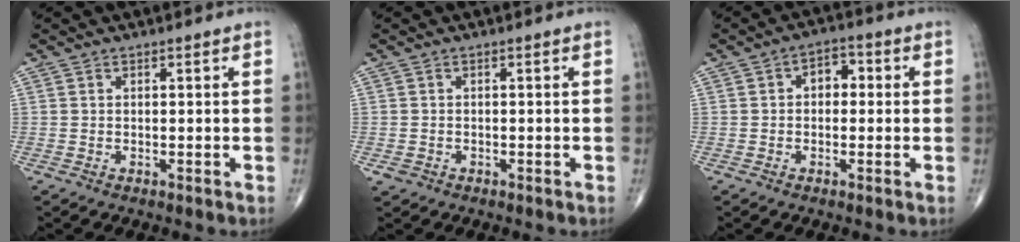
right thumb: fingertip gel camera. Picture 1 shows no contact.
{"total": 1.2, "force": [-0.6, 1.0, 0.2], "torque": [-0.003, 0.007, -0.007]}
{"total": 4.7, "force": [0.4, 3.1, 3.4], "torque": [-0.031, 0.018, -0.003]}